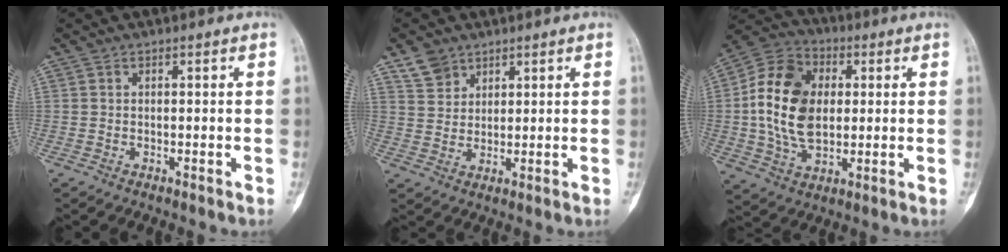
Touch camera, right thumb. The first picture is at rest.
{"total": 4.8, "force": [3.4, 3.2, 1.1], "torque": [-0.005, -0.015, 0.071]}
{"total": 16.6, "force": [1.3, 11.3, 12.1], "torque": [-0.208, 0.011, 0.019]}